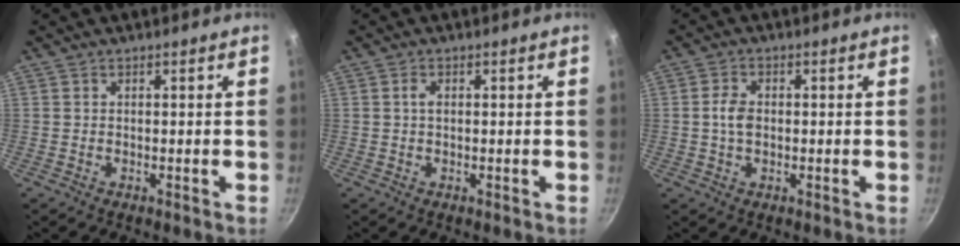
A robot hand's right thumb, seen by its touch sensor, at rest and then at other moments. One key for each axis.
{"total": 1.2, "fx": 0.2, "fy": 0.7, "fz": 1.0, "tx": -0.018, "ty": 0.002, "tz": 0.002}
{"total": 3.9, "fx": 0.0, "fy": 2.6, "fz": 2.9, "tx": -0.051, "ty": 0.008, "tz": -0.003}